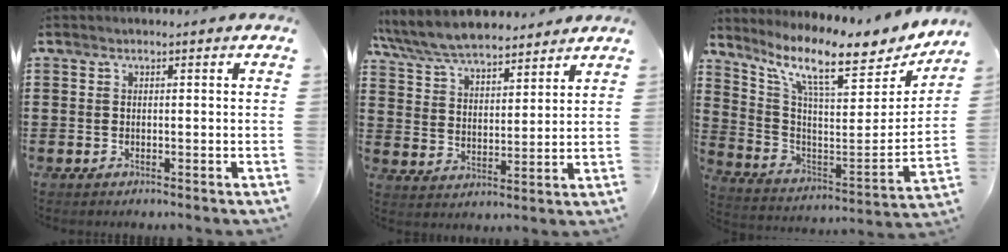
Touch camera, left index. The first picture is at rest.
{"total": 7.5, "force": [7.1, 1.1, 2.3], "torque": [-0.073, -0.027, 0.128]}
{"total": 11.5, "force": [8.8, 1.8, 7.3], "torque": [-0.160, -0.065, 0.142]}